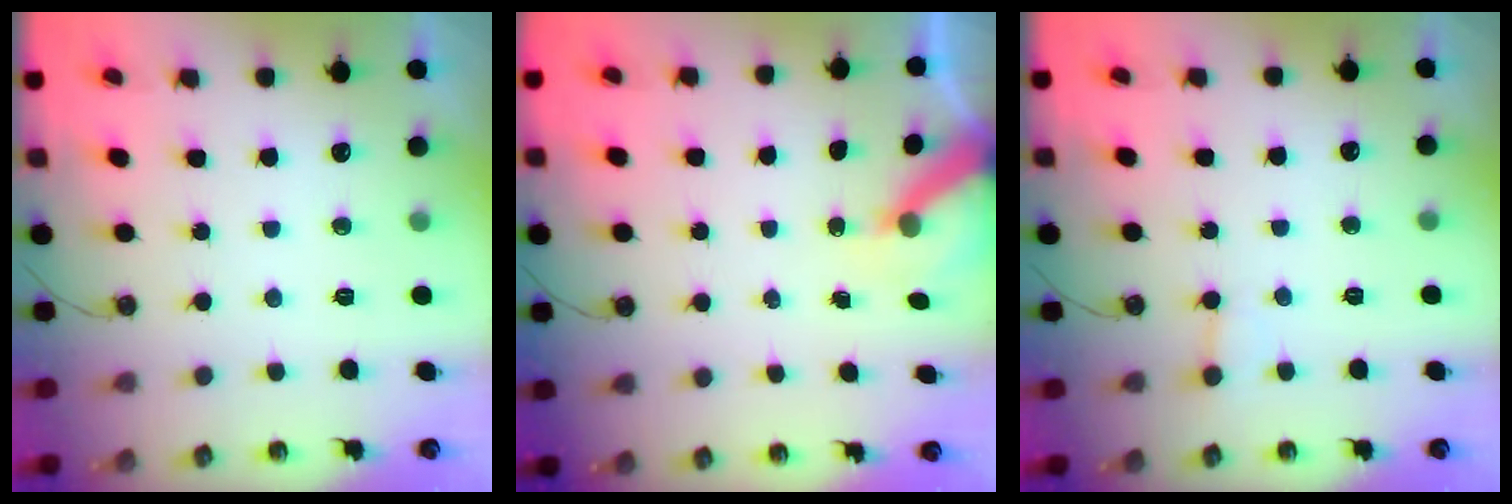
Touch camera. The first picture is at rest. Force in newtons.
{"total": 6.5, "press": 6.5, "slide": 0.7}
{"total": 2.0, "press": 2.0, "slide": 0.1}